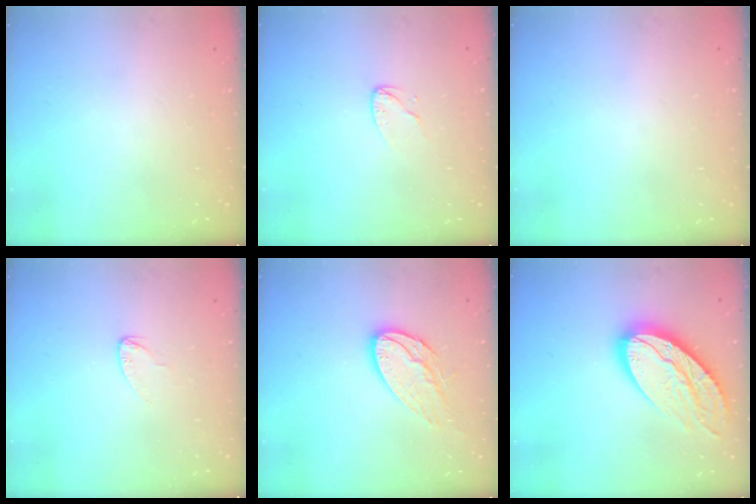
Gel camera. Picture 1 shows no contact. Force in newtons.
{"total": 3.9, "press": 3.9, "slide": 0.3}
{"total": 0.0}
{"total": 3.2, "press": 3.2, "slide": 0.2}
{"total": 12.8, "press": 12.8, "slide": 0.9}
{"total": 18.1, "press": 18.1, "slide": 1.2}